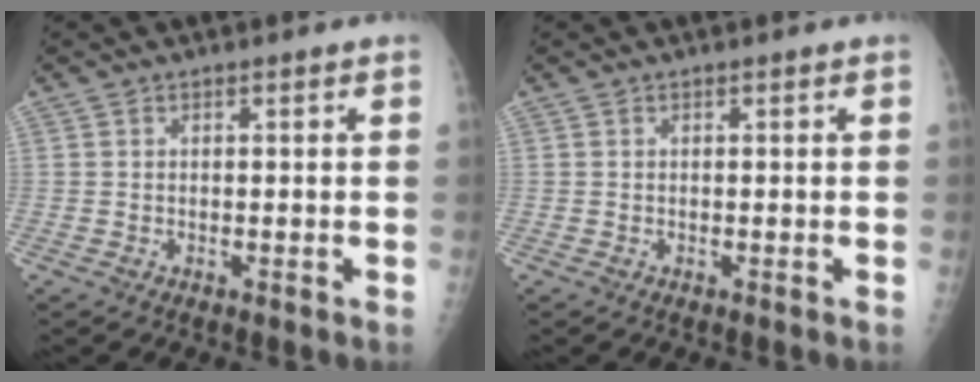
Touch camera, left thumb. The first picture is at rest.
{"total": 0.0}